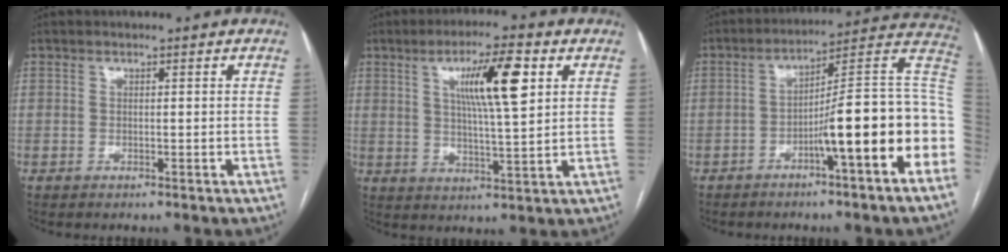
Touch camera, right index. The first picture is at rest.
{"total": 10.6, "force": [3.8, 1.1, 9.8], "torque": [-0.165, 0.006, 0.062]}
{"total": 16.5, "force": [-5.4, 0.8, 15.6], "torque": [-0.175, 0.035, -0.078]}